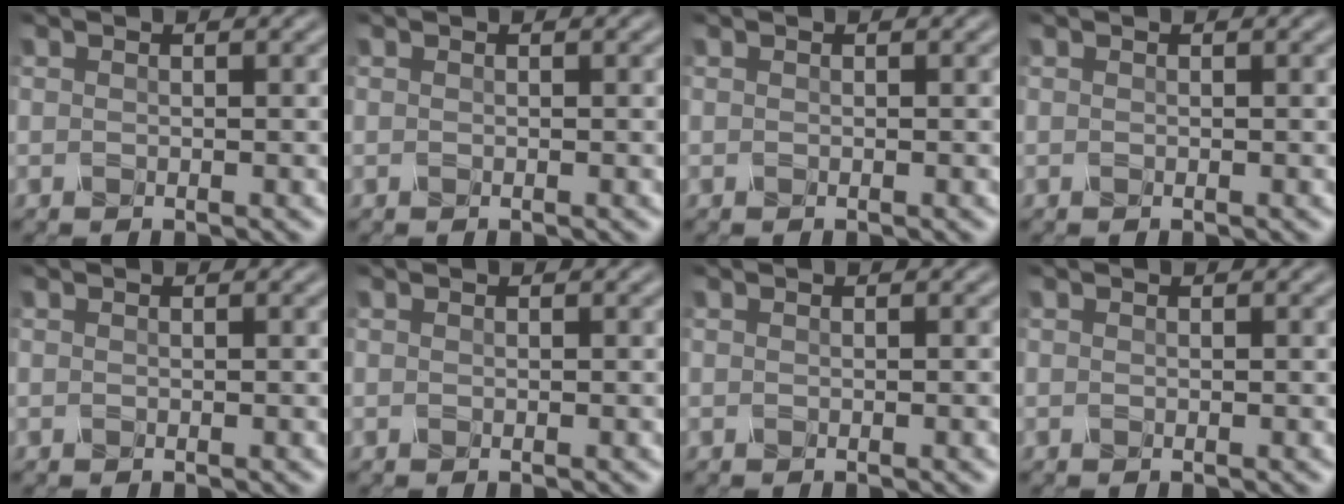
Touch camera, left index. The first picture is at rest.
{"total": 0.0}
{"total": 0.0}
{"total": 0.0}
{"total": 0.0}
{"total": 0.0}
{"total": 0.7, "force": [-0.1, 0.1, 0.6], "torque": [-0.006, 0.001, -0.001]}
{"total": 0.0}